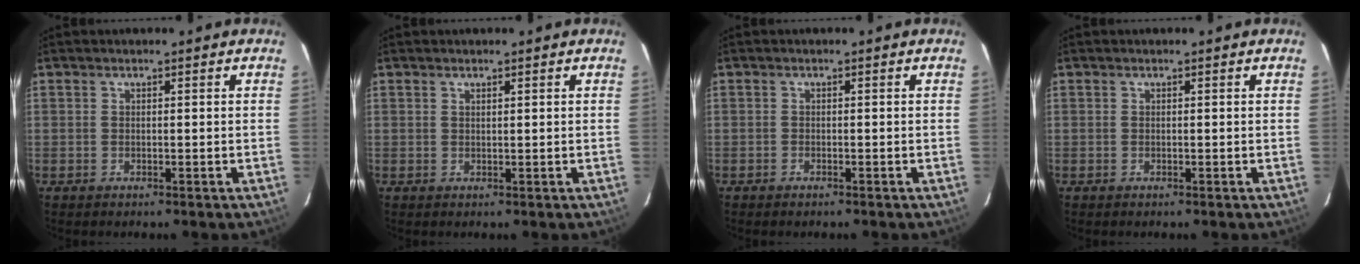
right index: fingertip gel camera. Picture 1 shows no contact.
{"total": 0.5, "force": [0.4, 0.1, 0.3], "torque": [-0.004, 0.002, 0.009]}
{"total": 0.8, "force": [-0.7, 0.3, 0.2], "torque": [-0.005, 0.001, -0.012]}
{"total": 0.0}